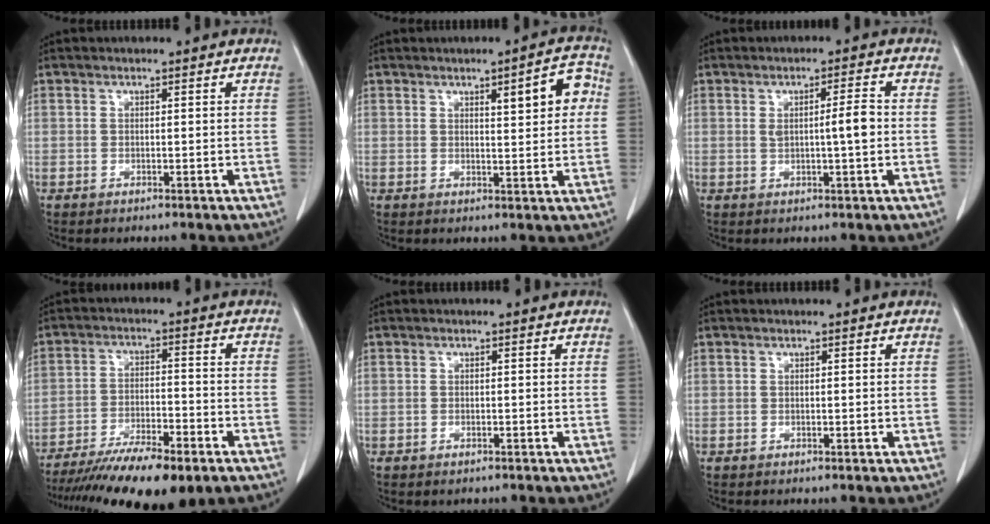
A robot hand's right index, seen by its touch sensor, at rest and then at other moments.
{"total": 6.2, "force": [1.8, 1.4, 5.8], "torque": [-0.072, 0.012, 0.021]}
{"total": 4.0, "force": [0.1, 0.2, 4.0], "torque": [-0.065, 0.001, 0.003]}
{"total": 15.8, "force": [-12.1, 2.7, 9.8], "torque": [-0.157, -0.024, -0.194]}
{"total": 0.6, "force": [-0.4, 0.3, 0.2], "torque": [-0.009, -0.001, -0.005]}
{"total": 0.0}